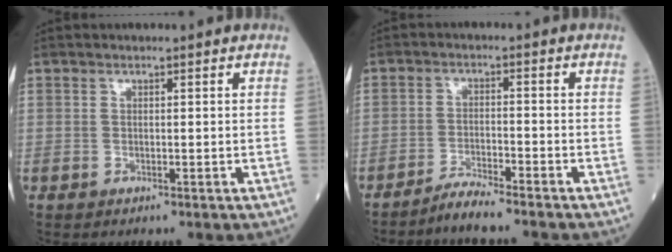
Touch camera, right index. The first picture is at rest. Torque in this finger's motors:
{"motor_torque": [-0.17, -0.33, 0.01, 0.00]}